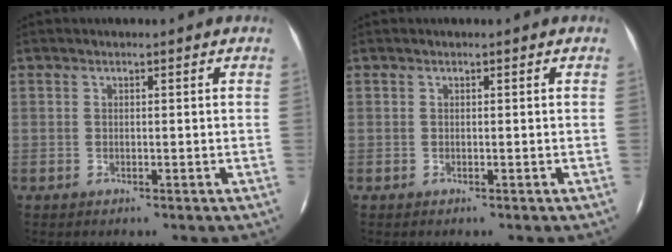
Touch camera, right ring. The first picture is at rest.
{"total": 0.0}